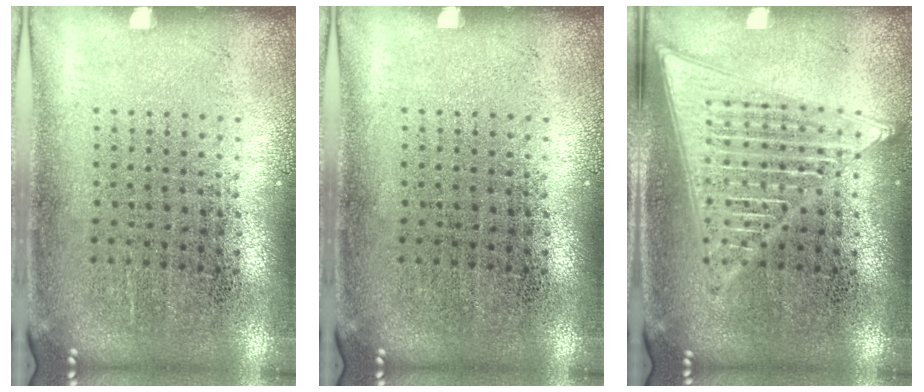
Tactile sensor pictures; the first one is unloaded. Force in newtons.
{"total": 0.0}
{"total": 3.3, "press": 3.3, "slide": 0.3}